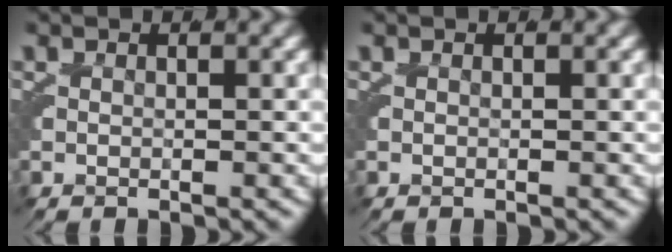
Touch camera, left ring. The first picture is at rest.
{"total": 0.0}